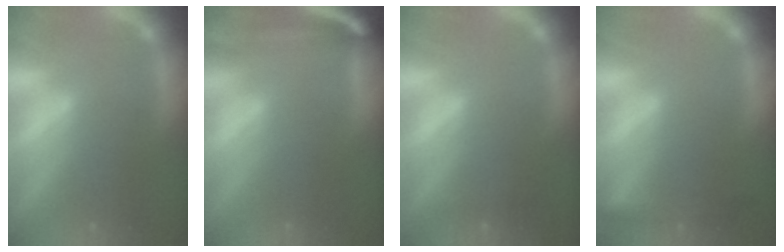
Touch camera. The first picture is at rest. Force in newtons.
{"total": 8.0}
{"total": 0.9}
{"total": 2.9}